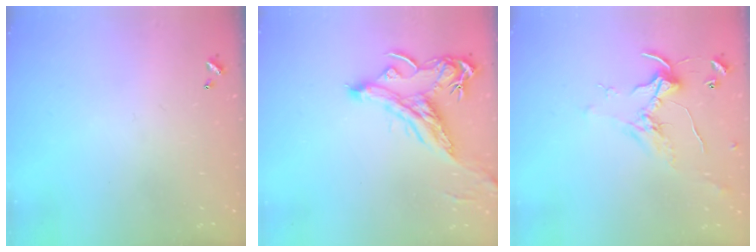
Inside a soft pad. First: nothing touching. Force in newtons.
{"total": 1.4, "press": 0.8, "slide": 1.1}
{"total": 1.6, "press": 1.5, "slide": 0.5}